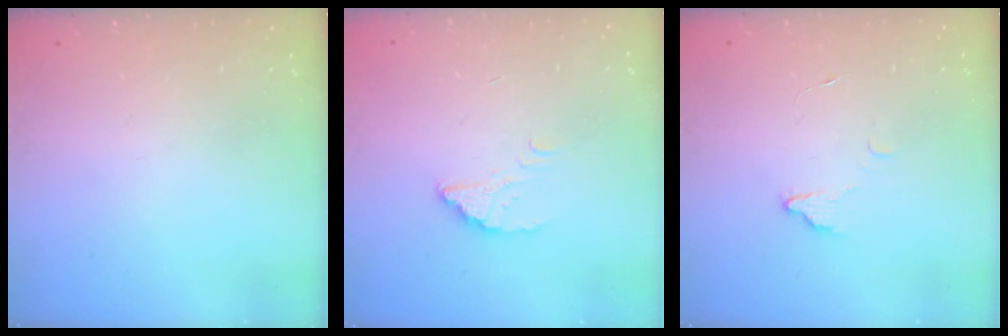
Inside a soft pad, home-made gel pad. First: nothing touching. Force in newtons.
{"total": 2.6, "press": 2.5, "slide": 0.3}
{"total": 2.2, "press": 2.2, "slide": 0.2}